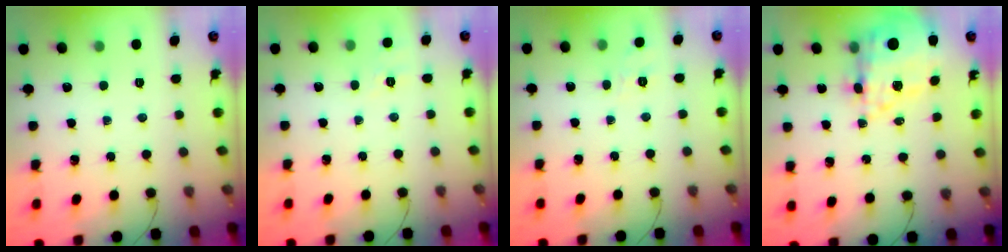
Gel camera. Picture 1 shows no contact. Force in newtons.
{"total": 6.6, "press": 6.3, "slide": 2.0}
{"total": 3.5, "press": 3.1, "slide": 1.7}
{"total": 13.9, "press": 13.2, "slide": 4.3}